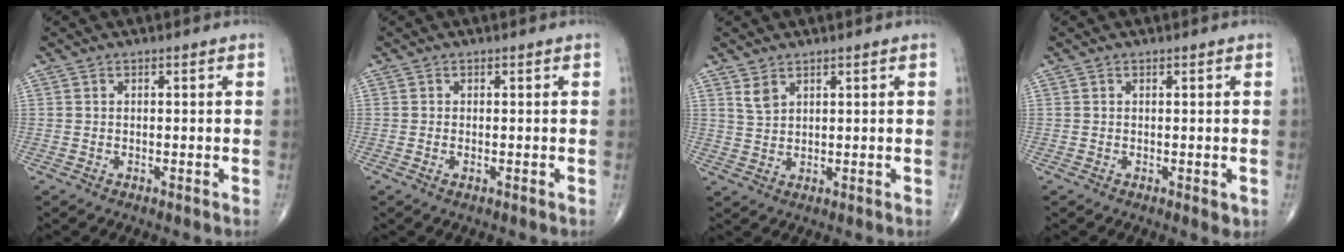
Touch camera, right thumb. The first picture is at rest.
{"total": 0.7, "force": [-0.2, 0.3, 0.6], "torque": [-0.008, -0.001, -0.005]}
{"total": 2.7, "force": [1.9, 1.3, 1.4], "torque": [-0.025, -0.008, 0.045]}
{"total": 1.9, "force": [-0.5, 0.9, 1.6], "torque": [-0.008, -0.001, -0.005]}